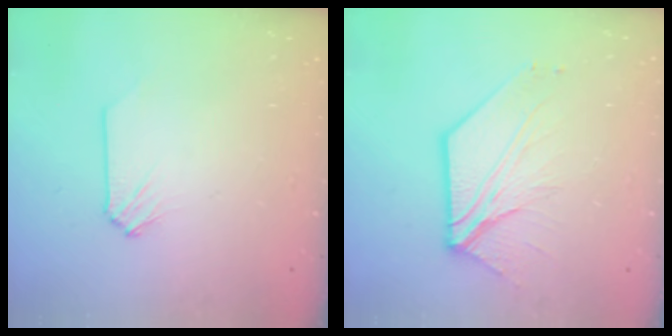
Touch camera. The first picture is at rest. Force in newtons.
{"total": 8.2, "press": 8.1, "slide": 1.1}